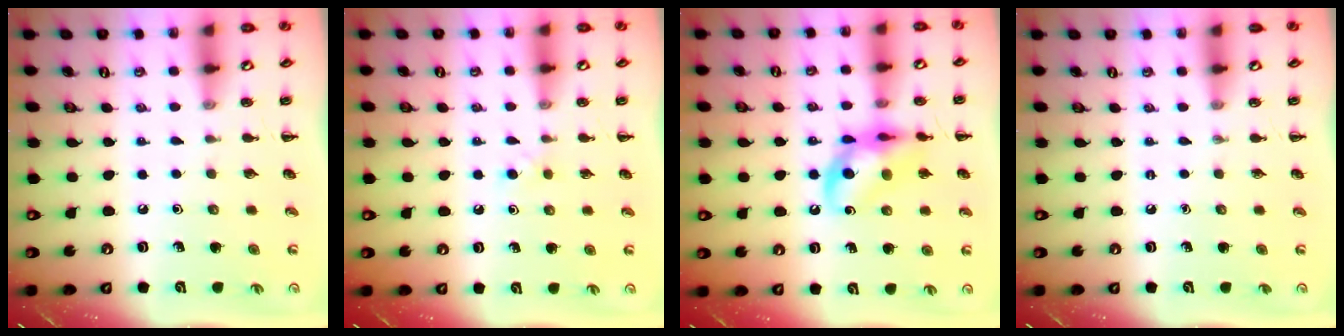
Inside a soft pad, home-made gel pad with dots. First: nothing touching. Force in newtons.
{"total": 3.0, "press": 2.6, "slide": 1.4}
{"total": 14.1, "press": 13.8, "slide": 3.0}
{"total": 0.0}